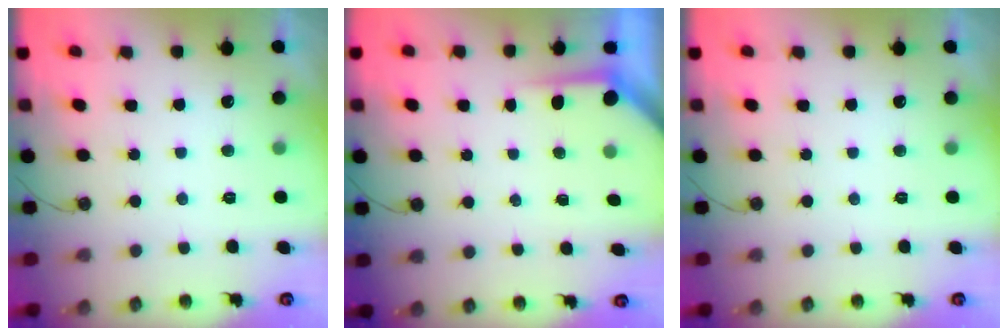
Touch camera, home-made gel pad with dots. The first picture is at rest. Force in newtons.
{"total": 3.6, "press": 3.5, "slide": 0.4}
{"total": 0.0}